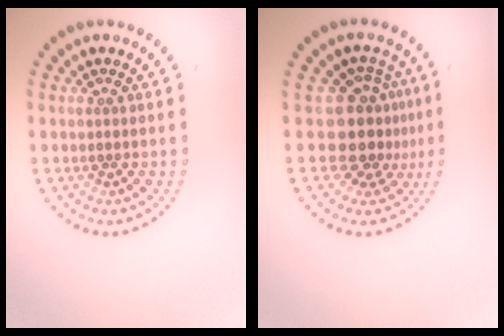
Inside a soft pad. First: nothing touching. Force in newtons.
{"total": 4.1, "press": 3.1, "slide": 2.7}